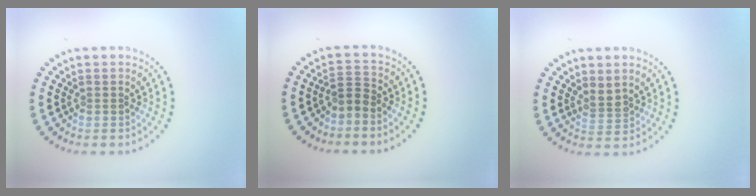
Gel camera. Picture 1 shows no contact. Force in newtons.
{"total": 1.9, "press": 1.4, "slide": 1.2}
{"total": 1.8, "press": 1.4, "slide": 1.2}